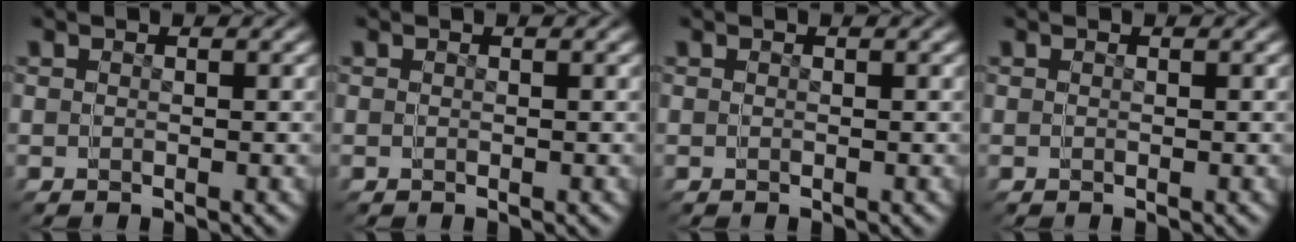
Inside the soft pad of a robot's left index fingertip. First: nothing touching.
{"total": 0.0}
{"total": 0.0}
{"total": 0.0}